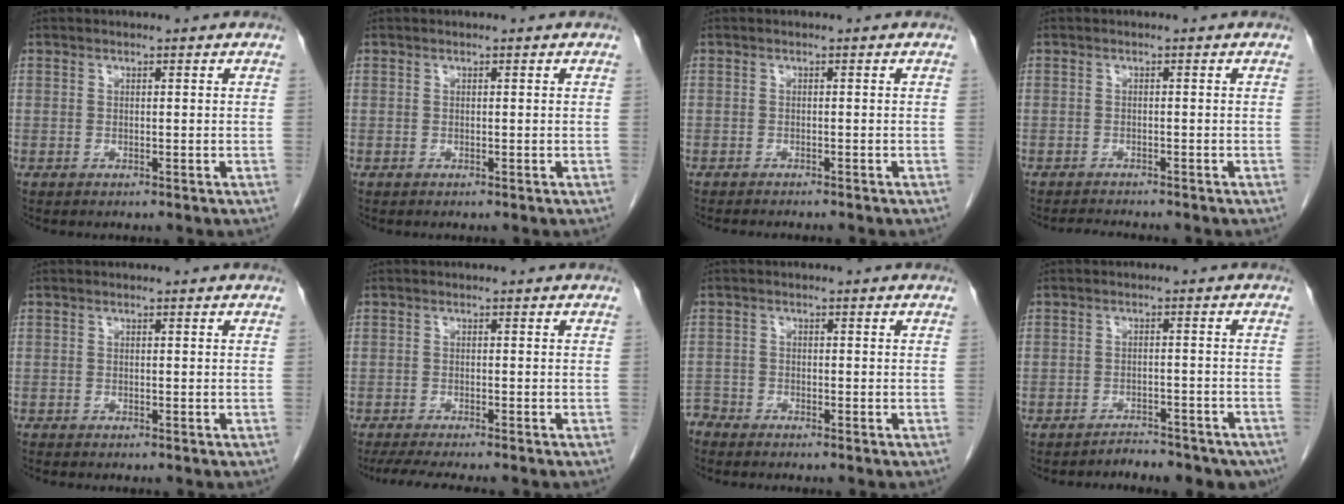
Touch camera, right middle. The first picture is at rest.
{"total": 0.0}
{"total": 4.2, "force": [-3.8, 0.6, 1.7], "torque": [-0.020, -0.005, -0.047]}
{"total": 2.7, "force": [-2.6, 0.1, 0.8], "torque": [-0.015, -0.011, -0.038]}
{"total": 0.6, "force": [-0.5, 0.0, 0.1], "torque": [-0.007, -0.001, -0.013]}
{"total": 6.9, "force": [-5.9, 0.3, 3.6], "torque": [-0.051, -0.017, -0.092]}
{"total": 2.4, "force": [-2.4, 0.4, -0.3], "torque": [0.008, -0.007, -0.047]}
{"total": 8.3, "force": [-7.4, 2.9, 2.3], "torque": [-0.013, 0.009, -0.087]}